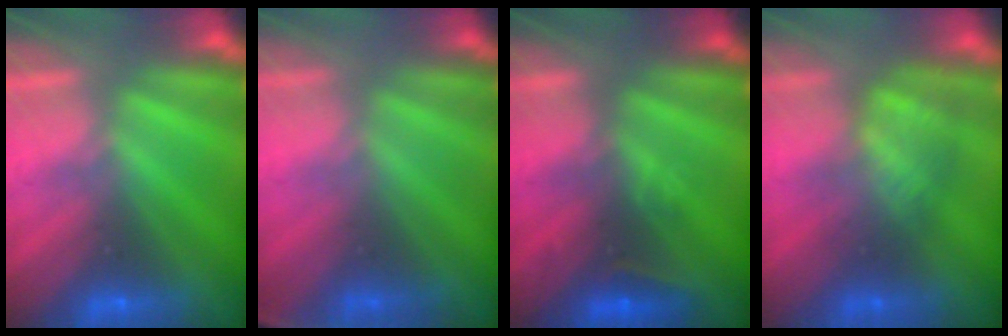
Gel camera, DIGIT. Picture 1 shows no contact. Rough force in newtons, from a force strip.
{"total": 2.8}
{"total": 2.8}
{"total": 3.9}